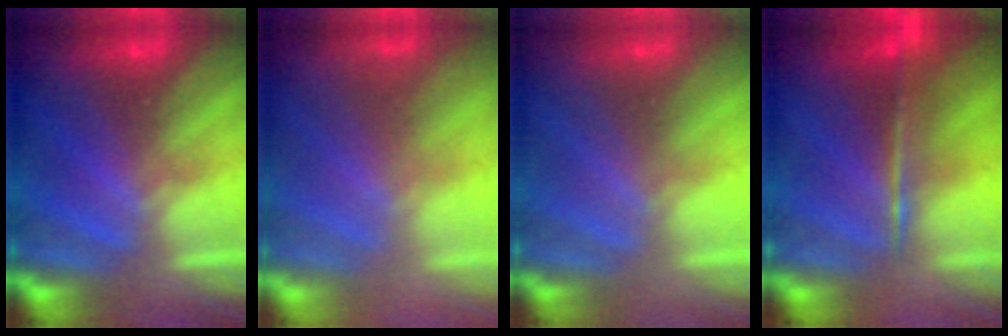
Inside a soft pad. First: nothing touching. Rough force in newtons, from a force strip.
{"total": 1.3}
{"total": 2.8}
{"total": 5.8}